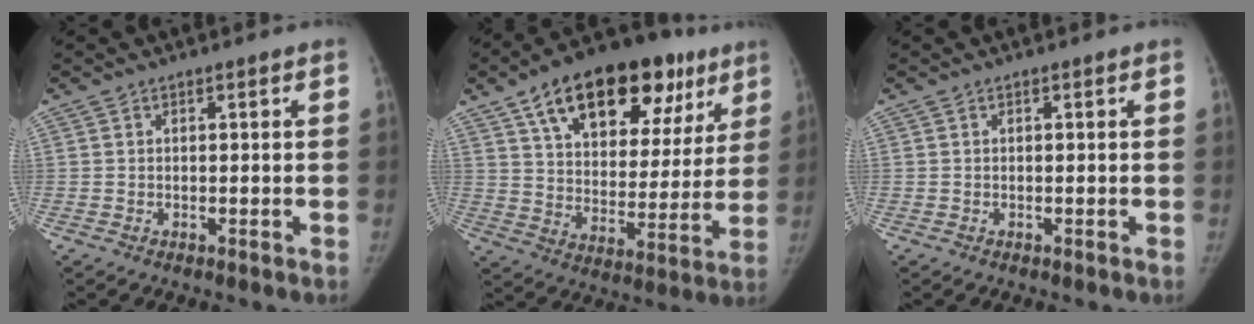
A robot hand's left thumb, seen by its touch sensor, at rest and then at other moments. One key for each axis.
{"total": 27.9, "fx": 15.2, "fy": 14.9, "fz": 18.0, "tx": -0.236, "ty": 0.005, "tz": 0.236}
{"total": 0.0}